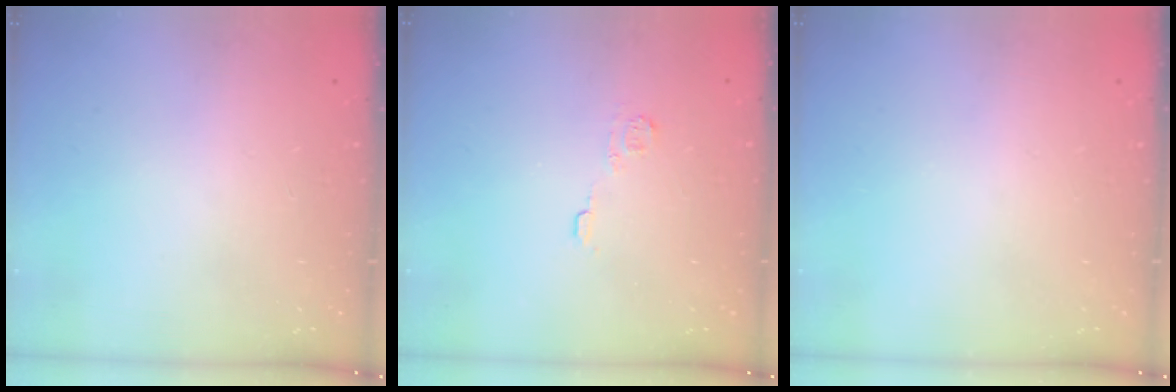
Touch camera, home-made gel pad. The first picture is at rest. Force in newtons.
{"total": 4.3, "press": 4.3, "slide": 0.6}
{"total": 0.0}